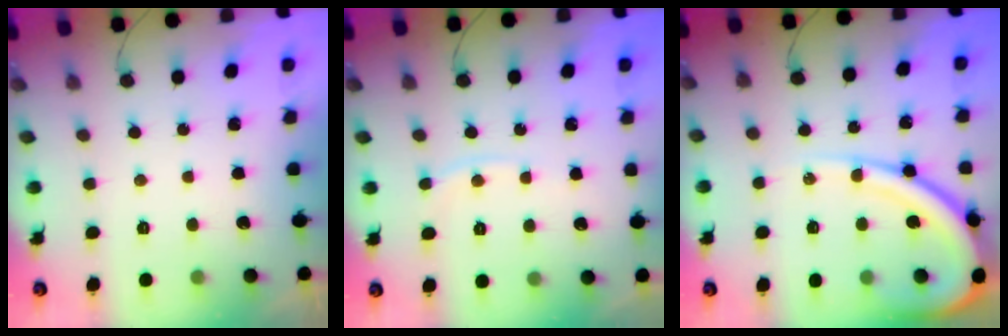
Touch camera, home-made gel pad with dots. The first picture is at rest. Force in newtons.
{"total": 5.4, "press": 5.4, "slide": 0.6}
{"total": 15.2, "press": 15.1, "slide": 1.8}